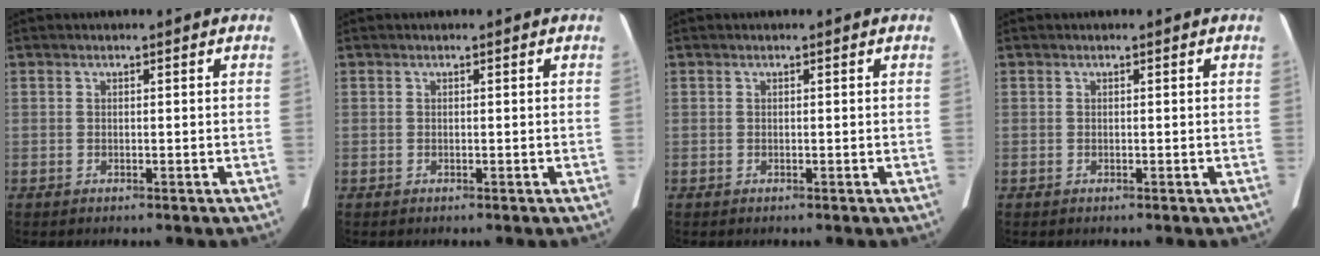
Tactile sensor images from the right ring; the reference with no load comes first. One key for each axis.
{"total": 0.0}
{"total": 0.0}
{"total": 0.0}